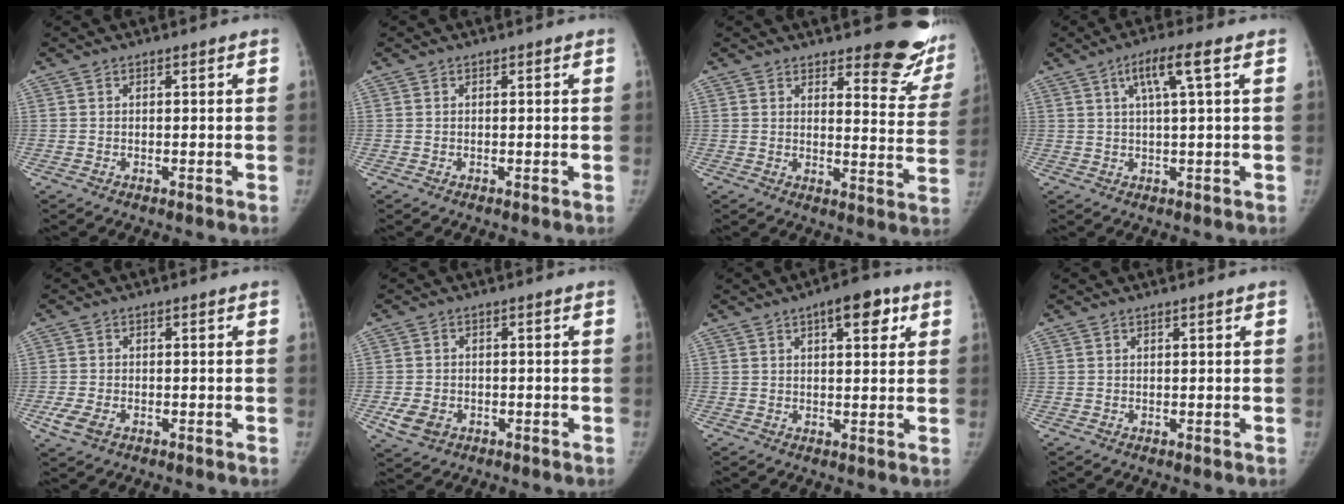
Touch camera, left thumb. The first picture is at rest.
{"total": 0.0}
{"total": 14.7, "force": [11.5, 4.8, 7.8], "torque": [-0.043, -0.092, 0.126]}
{"total": 6.2, "force": [2.4, 0.2, 5.8], "torque": [-0.115, 0.005, 0.045]}
{"total": 3.7, "force": [-1.6, 2.4, 2.4], "torque": [-0.055, 0.001, -0.028]}
{"total": 4.9, "force": [-1.8, 3.7, 2.5], "torque": [-0.044, 0.005, -0.025]}
{"total": 7.1, "force": [3.4, 2.9, 5.5], "torque": [-0.054, -0.005, 0.041]}
{"total": 0.0}